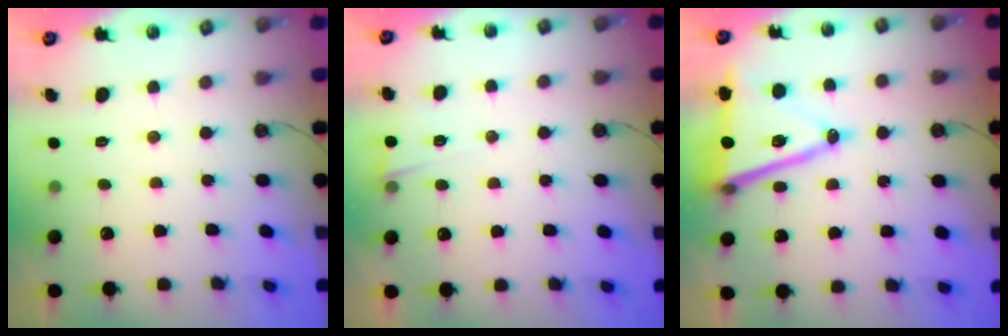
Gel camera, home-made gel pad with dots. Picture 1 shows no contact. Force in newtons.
{"total": 2.9, "press": 2.7, "slide": 1.1}
{"total": 16.6, "press": 16.2, "slide": 3.7}